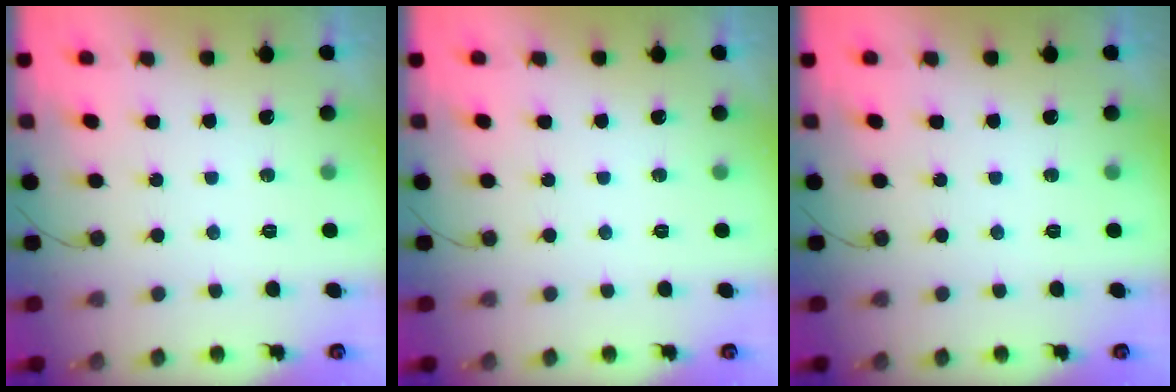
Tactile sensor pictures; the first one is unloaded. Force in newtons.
{"total": 0.0}
{"total": 0.0}